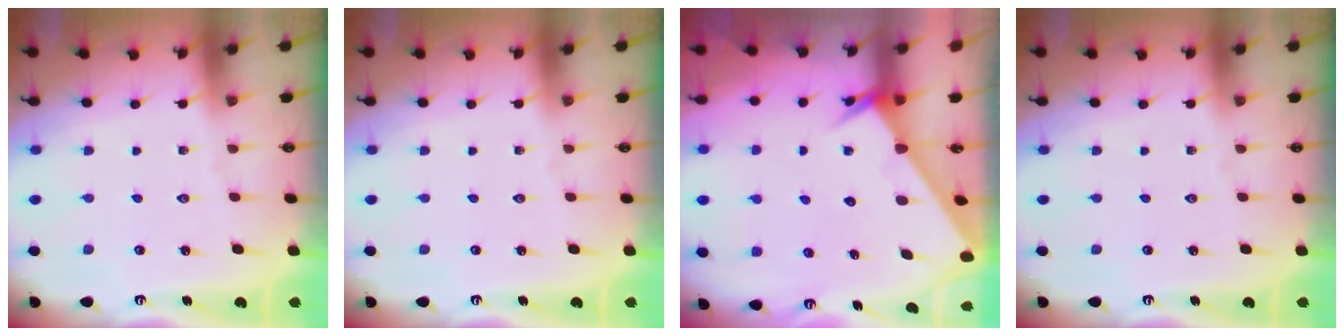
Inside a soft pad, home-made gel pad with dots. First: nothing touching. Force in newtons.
{"total": 0.0}
{"total": 2.5, "press": 2.5, "slide": 0.1}
{"total": 0.0}